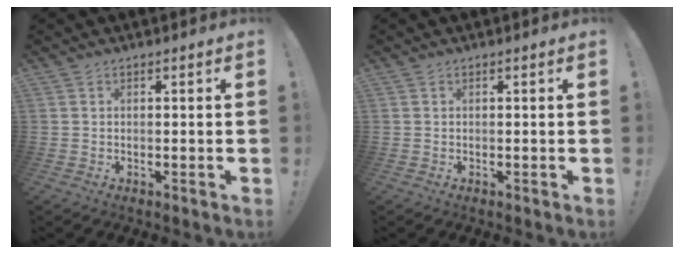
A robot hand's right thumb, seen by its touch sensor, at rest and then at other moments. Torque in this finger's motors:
{"motor_torque": [0.00, 0.00, 0.00, 0.00, 0.00]}